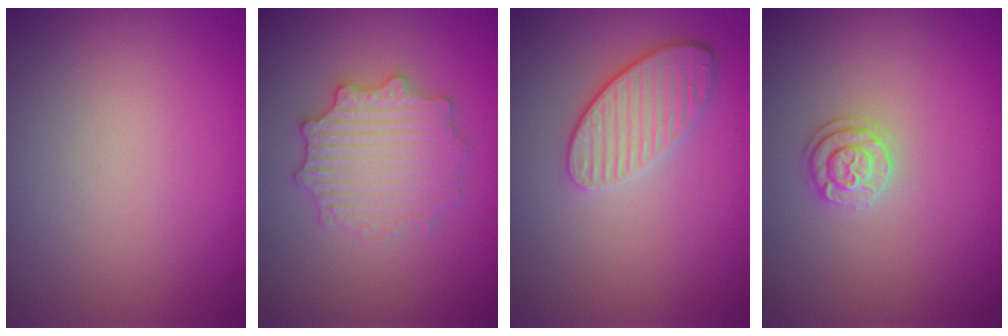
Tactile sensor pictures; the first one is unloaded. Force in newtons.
{"total": 3.6, "press": 3.5, "slide": 0.8}
{"total": 3.5, "press": 3.1, "slide": 1.7}
{"total": 1.8, "press": 1.7, "slide": 0.3}